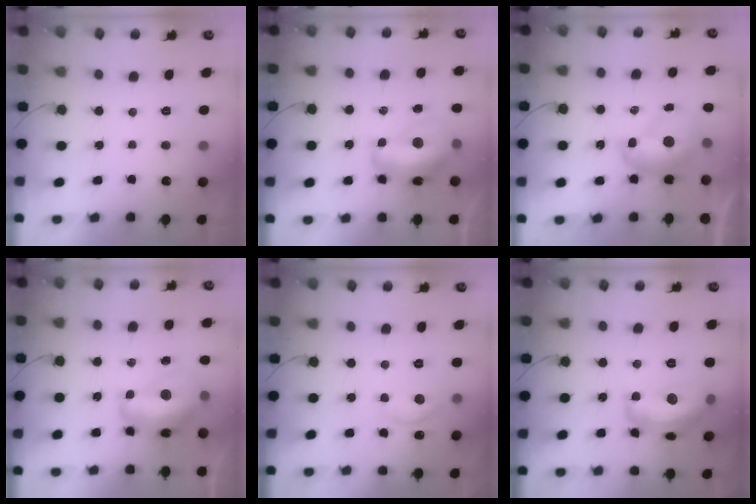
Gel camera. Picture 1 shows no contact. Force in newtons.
{"total": 14.0, "press": 13.8, "slide": 1.8}
{"total": 8.3, "press": 8.3, "slide": 0.4}
{"total": 14.0, "press": 13.8, "slide": 1.8}
{"total": 10.0, "press": 10.0, "slide": 0.6}
{"total": 16.0, "press": 16.0, "slide": 1.3}